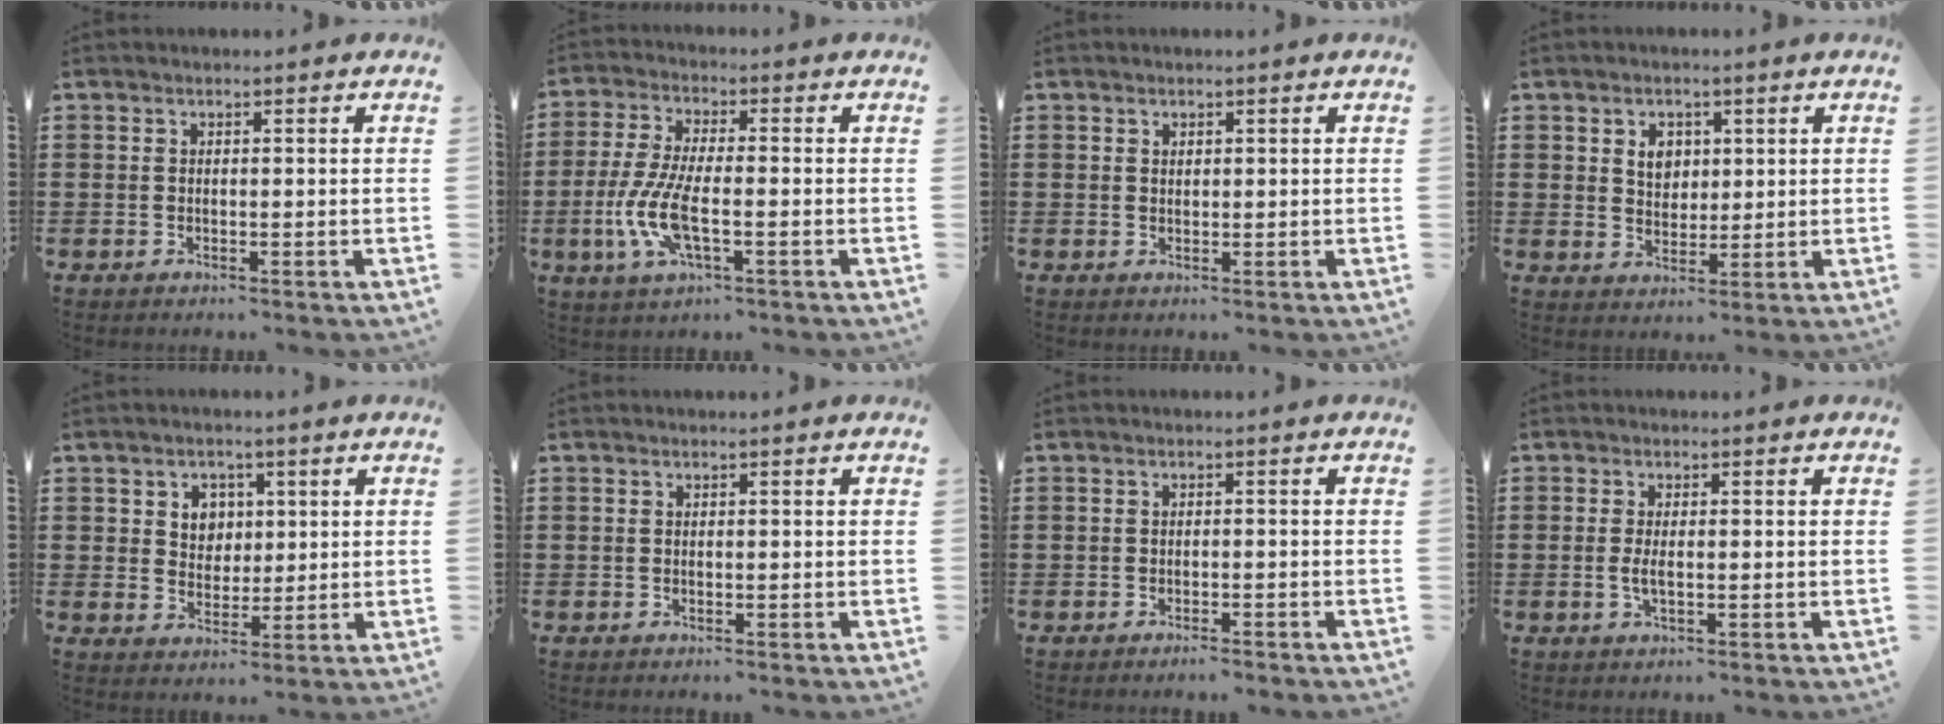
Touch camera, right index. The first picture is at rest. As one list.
[{"total": 8.3, "force": [-2.4, 2.8, 7.5], "torque": [-0.175, -0.017, -0.047]}, {"total": 0.8, "force": [0.6, 0.5, 0.2], "torque": [-0.005, 0.003, 0.011]}, {"total": 3.7, "force": [1.4, 2.9, 1.9], "torque": [-0.039, 0.009, 0.021]}, {"total": 3.9, "force": [1.4, 3.5, 1.0], "torque": [-0.030, 0.011, 0.021]}, {"total": 0.0}, {"total": 1.0, "force": [-1.0, 0.1, 0.4], "torque": [-0.009, -0.001, -0.019]}, {"total": 2.1, "force": [-0.3, 0.4, 2.1], "torque": [-0.044, -0.005, -0.007]}]